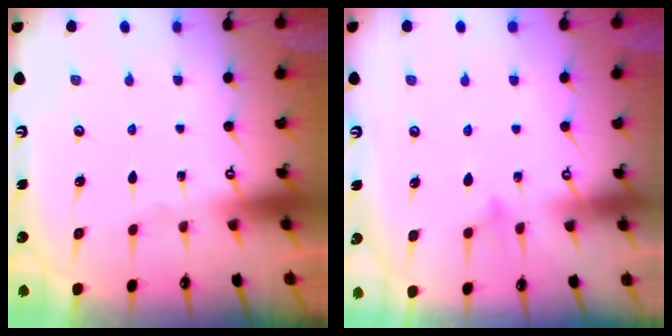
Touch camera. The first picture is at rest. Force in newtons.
{"total": 8.7, "press": 8.7, "slide": 0.9}